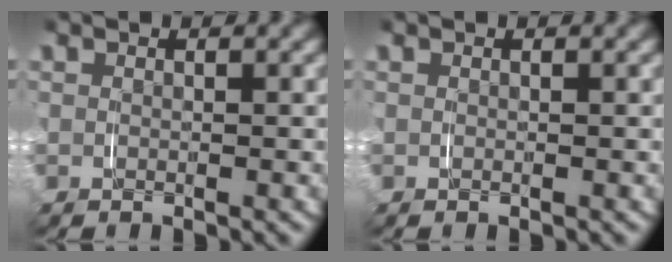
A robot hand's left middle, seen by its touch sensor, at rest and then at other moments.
{"total": 0.0}